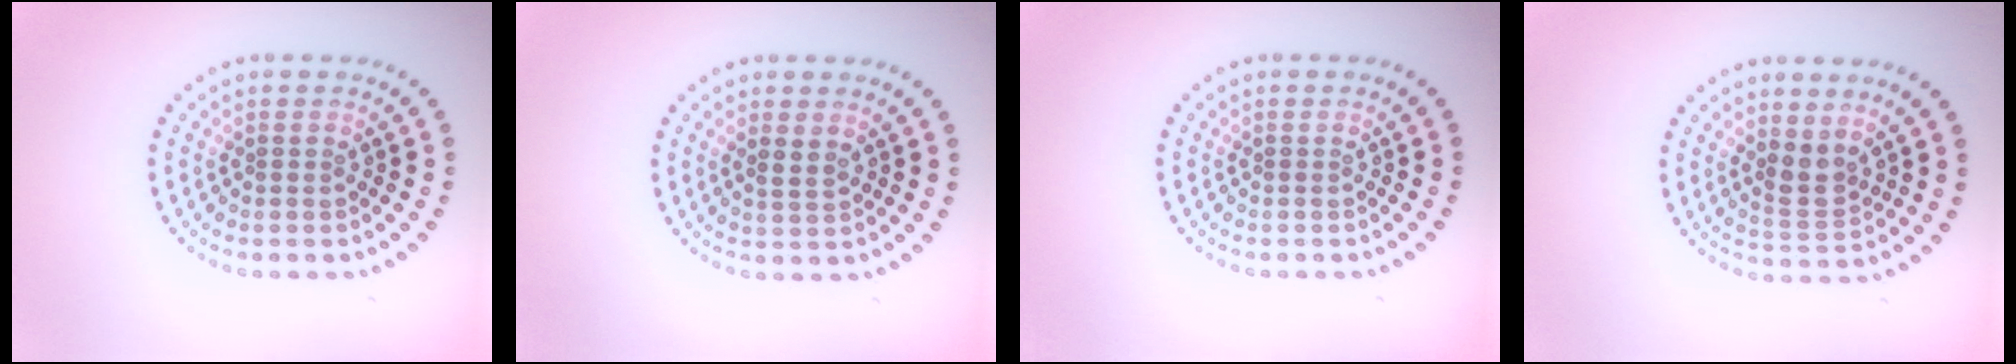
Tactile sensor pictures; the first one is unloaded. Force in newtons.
{"total": 0.9, "press": 0.8, "slide": 0.4}
{"total": 0.0}
{"total": 2.1, "press": 1.8, "slide": 1.1}